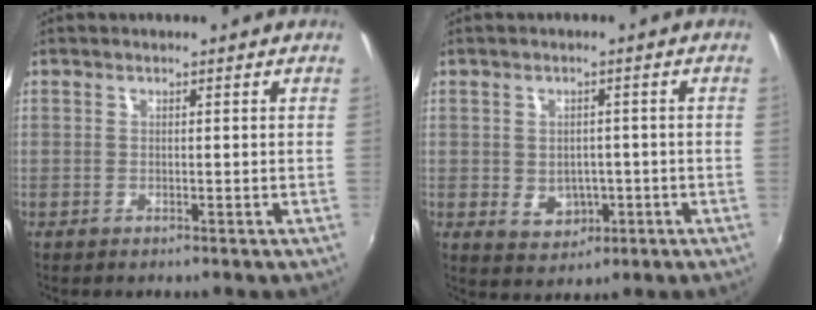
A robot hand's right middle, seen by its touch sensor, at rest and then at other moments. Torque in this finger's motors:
{"motor_torque": [0.79, -0.56, 0.01, 0.04]}